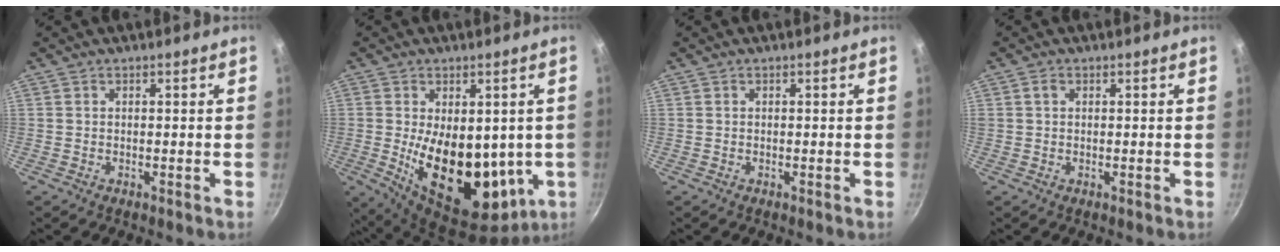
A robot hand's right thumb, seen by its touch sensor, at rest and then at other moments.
{"total": 19.8, "force": [-1.1, 11.2, 16.3], "torque": [-0.235, -0.032, 0.010]}
{"total": 0.0}
{"total": 1.2, "force": [0.4, 0.9, 0.7], "torque": [-0.009, 0.005, 0.007]}